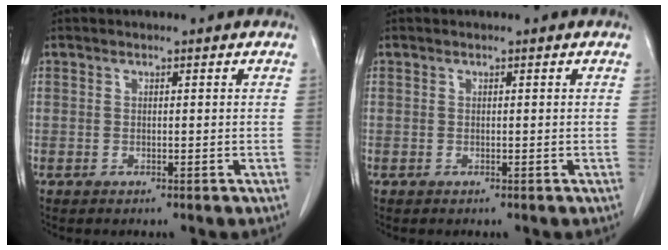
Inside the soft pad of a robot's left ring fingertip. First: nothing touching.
{"total": 0.0}